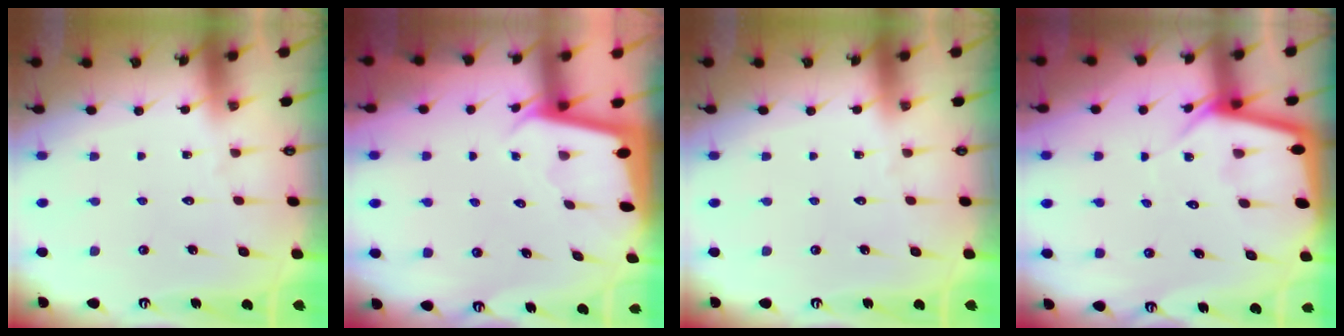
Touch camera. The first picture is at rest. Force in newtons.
{"total": 2.0, "press": 2.0, "slide": 0.0}
{"total": 0.0}
{"total": 6.2, "press": 6.1, "slide": 0.6}